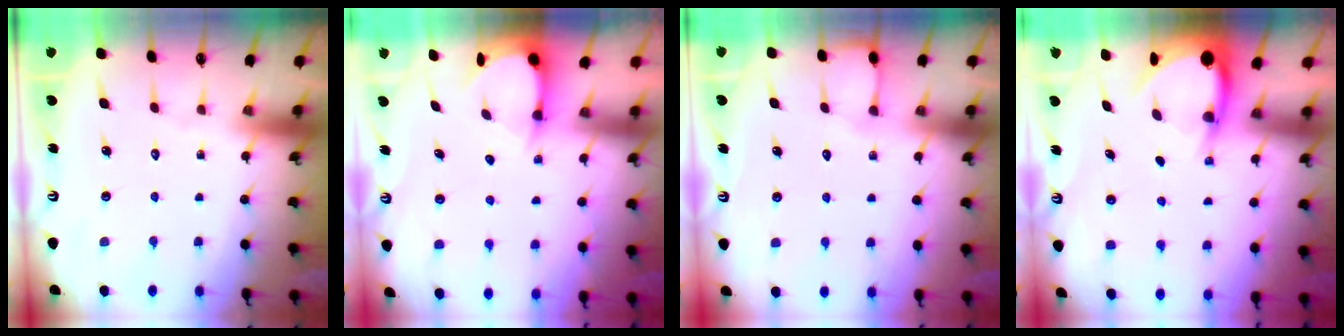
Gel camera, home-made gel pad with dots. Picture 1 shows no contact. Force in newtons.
{"total": 3.6, "press": 3.6, "slide": 0.3}
{"total": 2.9, "press": 2.9, "slide": 0.5}
{"total": 4.6, "press": 4.5, "slide": 0.4}